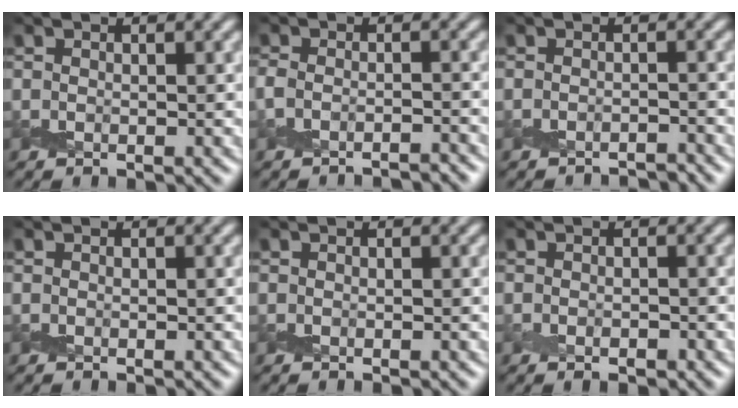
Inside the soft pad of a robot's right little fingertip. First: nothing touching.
{"total": 3.2, "force": [-2.9, 0.8, 1.1], "torque": [-0.019, -0.004, -0.054]}
{"total": 2.6, "force": [-2.6, 0.1, 0.4], "torque": [0.000, 0.000, -0.037]}
{"total": 0.0}
{"total": 0.0}
{"total": 1.0, "force": [-0.5, 0.4, 0.8], "torque": [-0.013, -0.001, -0.007]}